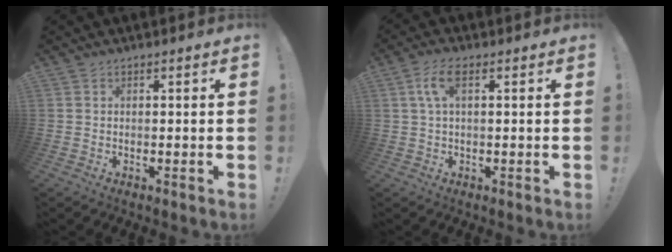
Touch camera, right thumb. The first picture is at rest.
{"total": 5.5, "force": [1.7, 2.2, 4.7], "torque": [-0.087, 0.005, 0.030]}